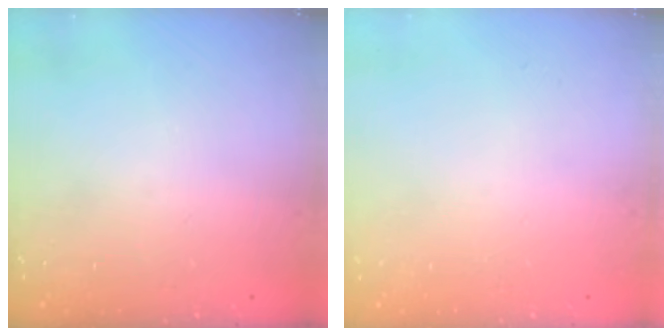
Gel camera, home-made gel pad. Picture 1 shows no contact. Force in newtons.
{"total": 0.0}